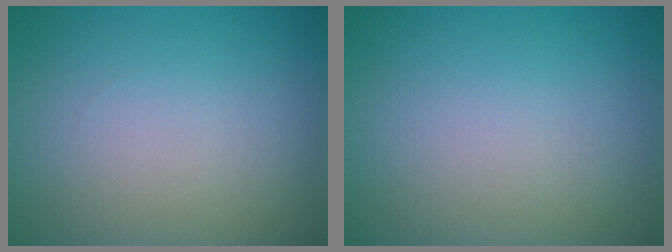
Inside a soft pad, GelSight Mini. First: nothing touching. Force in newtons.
{"total": 0.0}